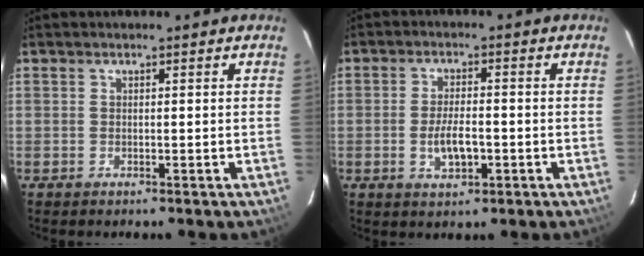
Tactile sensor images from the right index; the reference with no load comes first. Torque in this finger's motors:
{"motor_torque": [0.01, 0.03, 0.06, 0.03]}